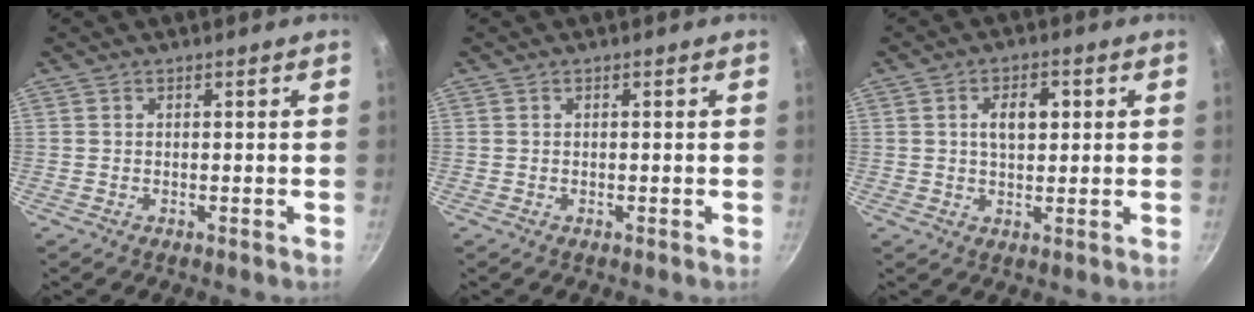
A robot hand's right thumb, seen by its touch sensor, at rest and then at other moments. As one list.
[{"total": 0.0}, {"total": 5.8, "force": [1.3, 3.3, 4.6], "torque": [-0.065, 0.003, 0.020]}]